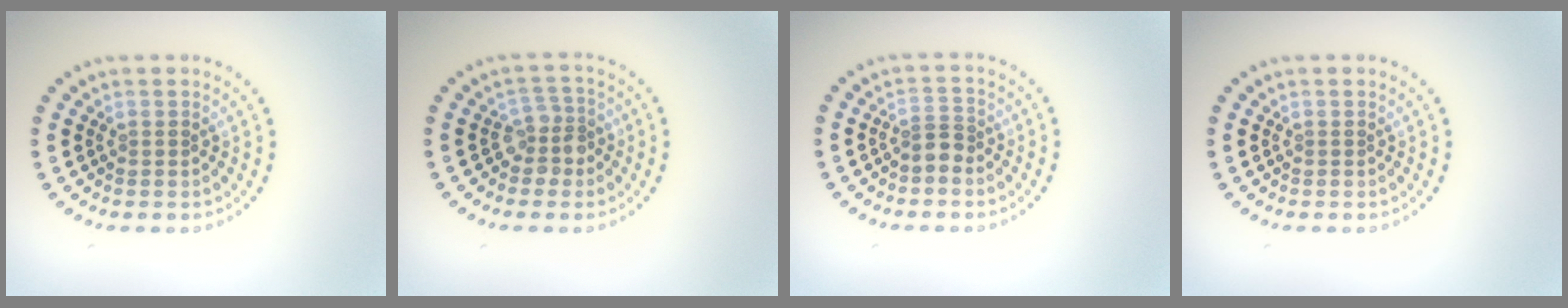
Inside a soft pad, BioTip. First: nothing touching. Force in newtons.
{"total": 2.5, "press": 2.0, "slide": 1.5}
{"total": 1.8, "press": 1.5, "slide": 1.1}
{"total": 0.0}